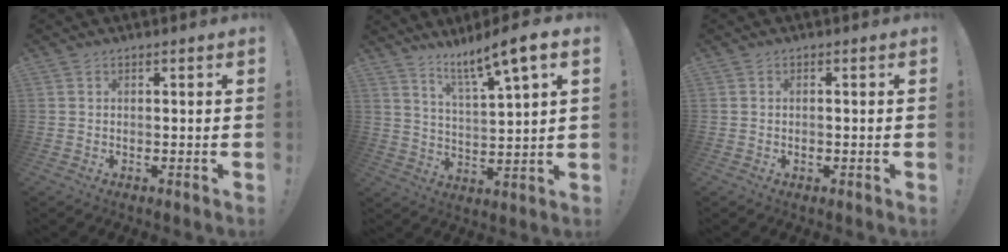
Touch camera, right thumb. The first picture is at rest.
{"total": 10.1, "force": [7.4, 0.4, 7.0], "torque": [-0.115, -0.049, 0.115]}
{"total": 0.7, "force": [-0.5, 0.4, 0.4], "torque": [-0.009, 0.002, -0.009]}